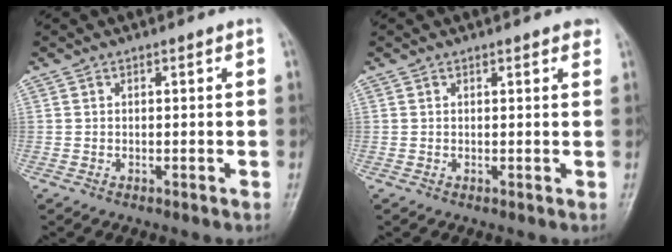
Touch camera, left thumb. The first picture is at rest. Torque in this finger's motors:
{"motor_torque": [0.92, -0.13, 0.32, -0.16, 0.00]}